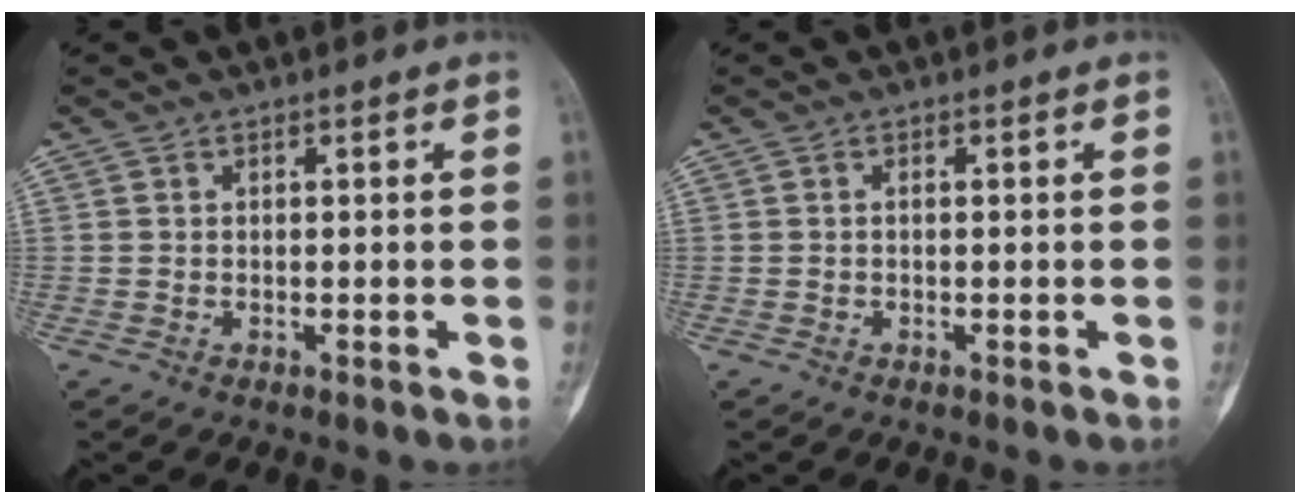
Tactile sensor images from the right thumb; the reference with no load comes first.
{"total": 0.0}